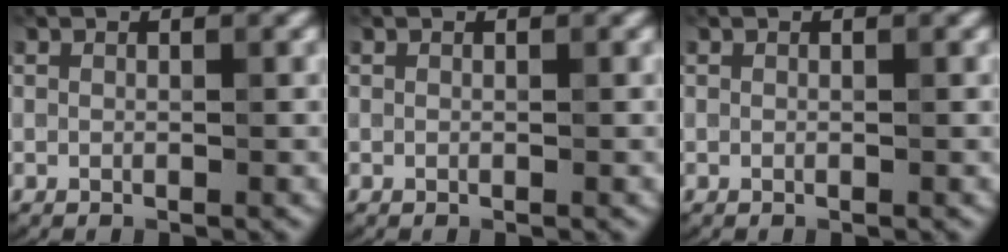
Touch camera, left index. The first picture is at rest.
{"total": 0.0}
{"total": 0.0}